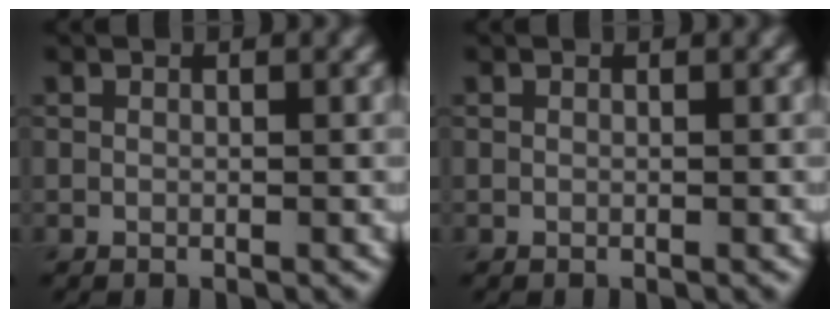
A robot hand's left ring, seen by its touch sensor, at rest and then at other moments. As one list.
[{"total": 0.0}]